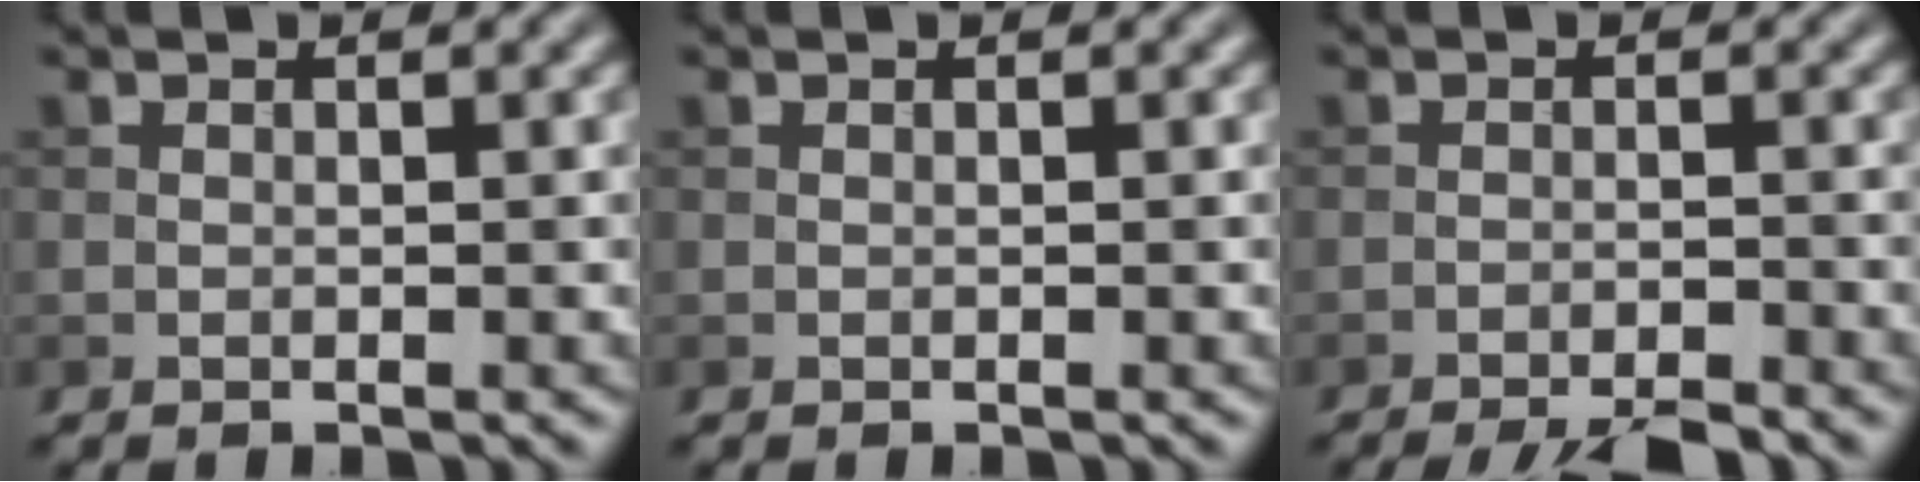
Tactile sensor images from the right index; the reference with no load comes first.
{"total": 0.0}
{"total": 5.4, "force": [-4.7, 0.7, 2.7], "torque": [-0.045, -0.012, -0.075]}